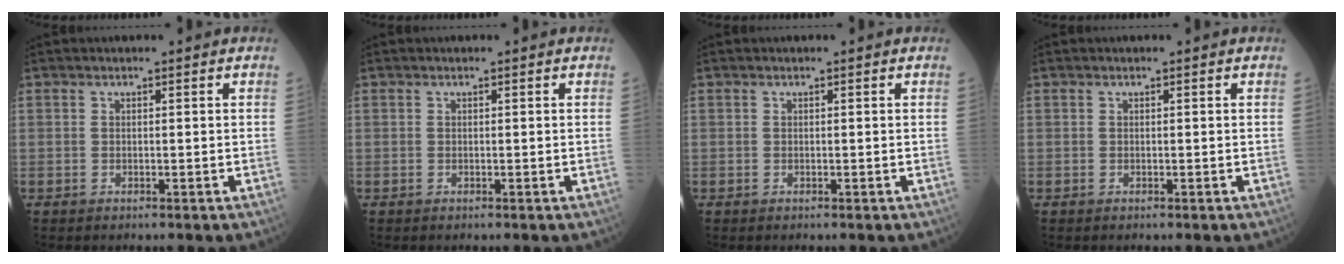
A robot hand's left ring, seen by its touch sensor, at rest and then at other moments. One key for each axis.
{"total": 0.0}
{"total": 0.0}
{"total": 0.0}